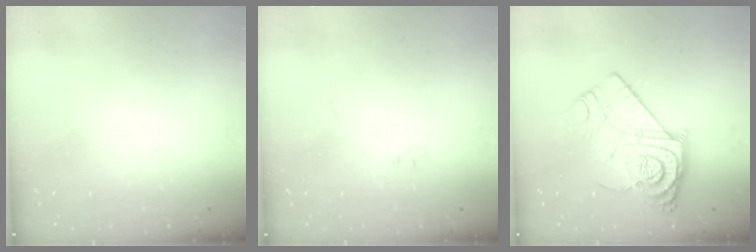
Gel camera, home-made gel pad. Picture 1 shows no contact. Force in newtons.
{"total": 4.0, "press": 4.0, "slide": 0.6}
{"total": 14.6, "press": 14.5, "slide": 1.4}